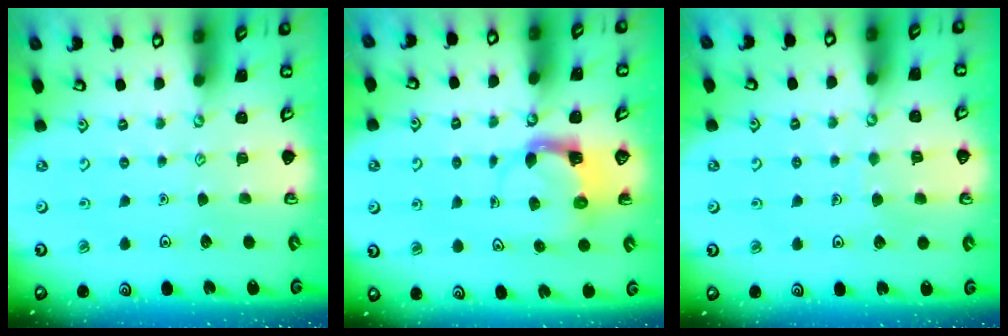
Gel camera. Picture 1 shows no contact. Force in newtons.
{"total": 3.8, "press": 3.7, "slide": 0.7}
{"total": 2.9, "press": 2.9, "slide": 0.2}